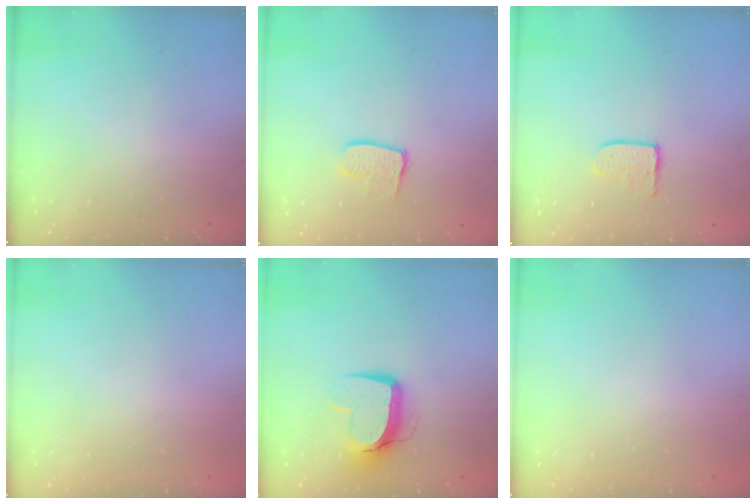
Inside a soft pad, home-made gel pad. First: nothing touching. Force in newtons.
{"total": 7.7, "press": 7.7, "slide": 0.7}
{"total": 5.5, "press": 5.5, "slide": 0.2}
{"total": 0.0}
{"total": 10.8, "press": 10.7, "slide": 1.1}
{"total": 0.0}